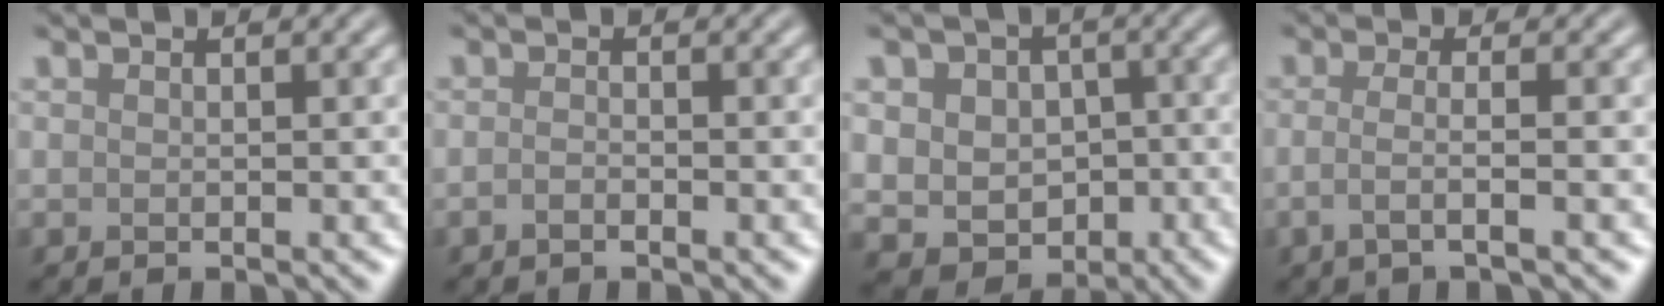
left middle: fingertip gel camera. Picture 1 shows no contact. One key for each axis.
{"total": 0.8, "fx": -0.5, "fy": 0.3, "fz": 0.5, "tx": -0.012, "ty": 0.000, "tz": -0.011}
{"total": 7.5, "fx": -0.2, "fy": 6.3, "fz": 4.2, "tx": -0.055, "ty": 0.016, "tz": -0.015}
{"total": 2.9, "fx": -0.8, "fy": 0.9, "fz": 2.6, "tx": -0.038, "ty": -0.006, "tz": -0.025}